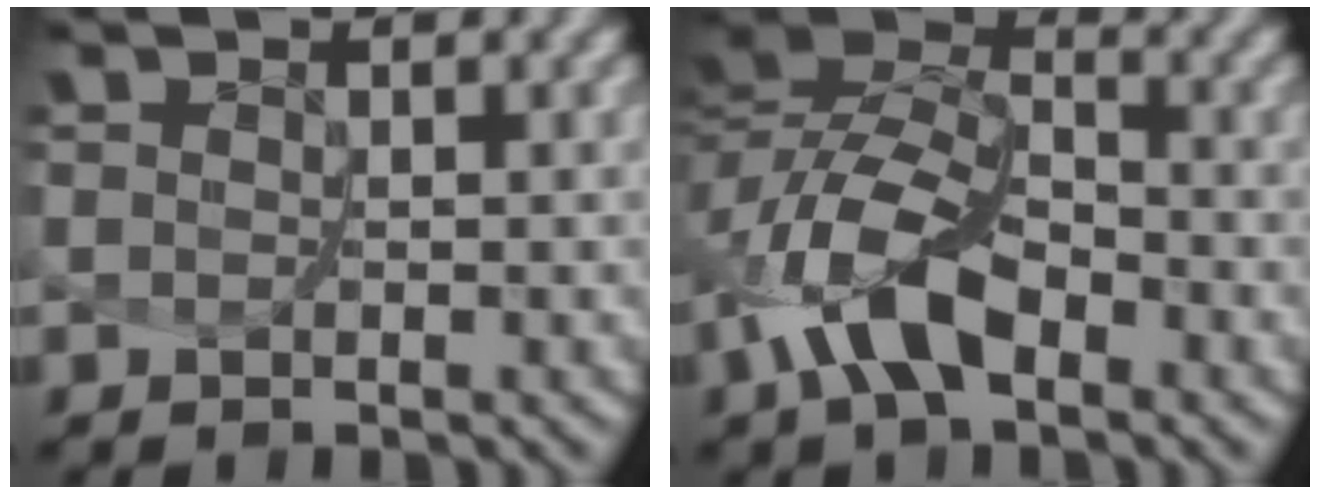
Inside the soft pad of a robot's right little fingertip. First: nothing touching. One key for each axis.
{"total": 7.4, "fx": -3.6, "fy": 3.7, "fz": 5.3, "tx": -0.115, "ty": 0.009, "tz": -0.075}